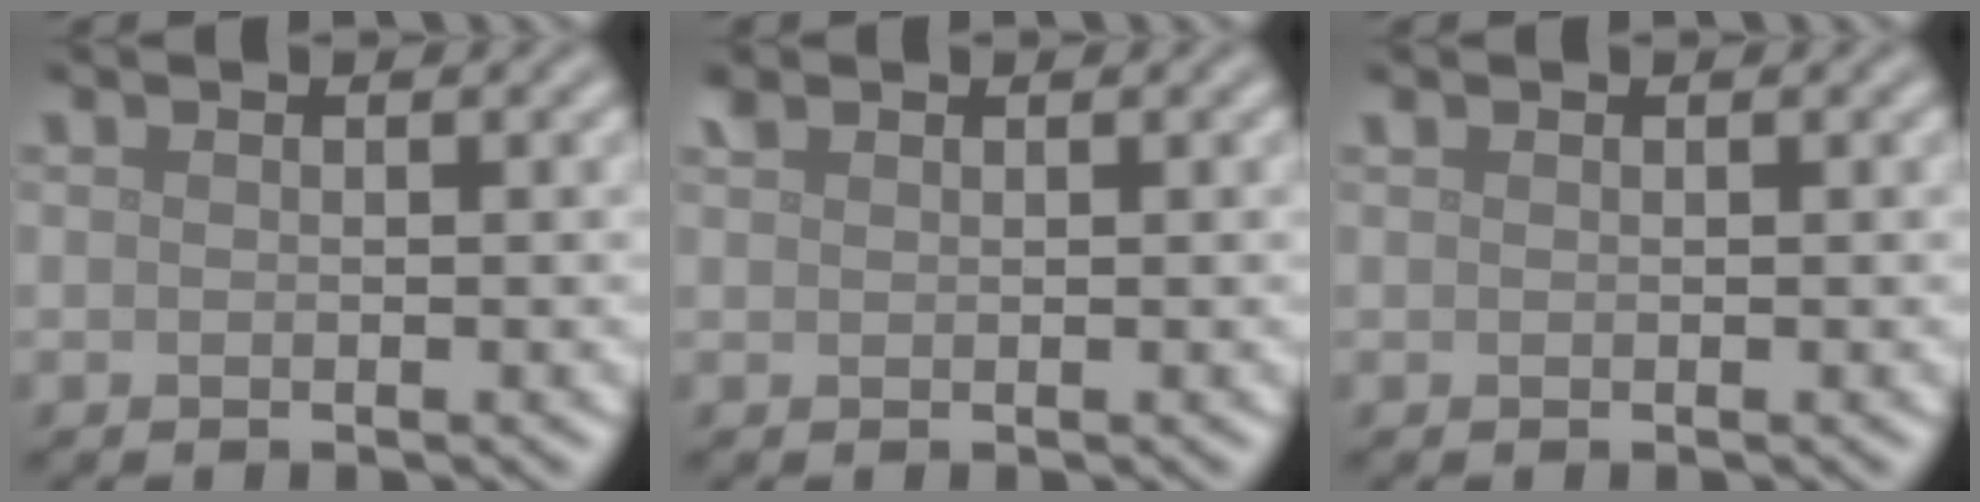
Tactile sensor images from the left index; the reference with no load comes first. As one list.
[{"total": 0.8, "force": [0.7, 0.3, 0.2], "torque": [-0.006, 0.004, 0.016]}, {"total": 0.0}]